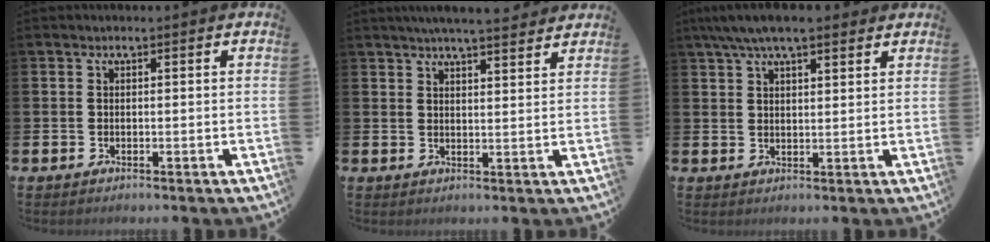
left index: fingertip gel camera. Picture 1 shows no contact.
{"total": 4.8, "force": [4.7, -0.1, 1.3], "torque": [-0.026, -0.019, 0.083]}
{"total": 6.0, "force": [5.0, 1.5, 3.0], "torque": [-0.065, -0.008, 0.092]}